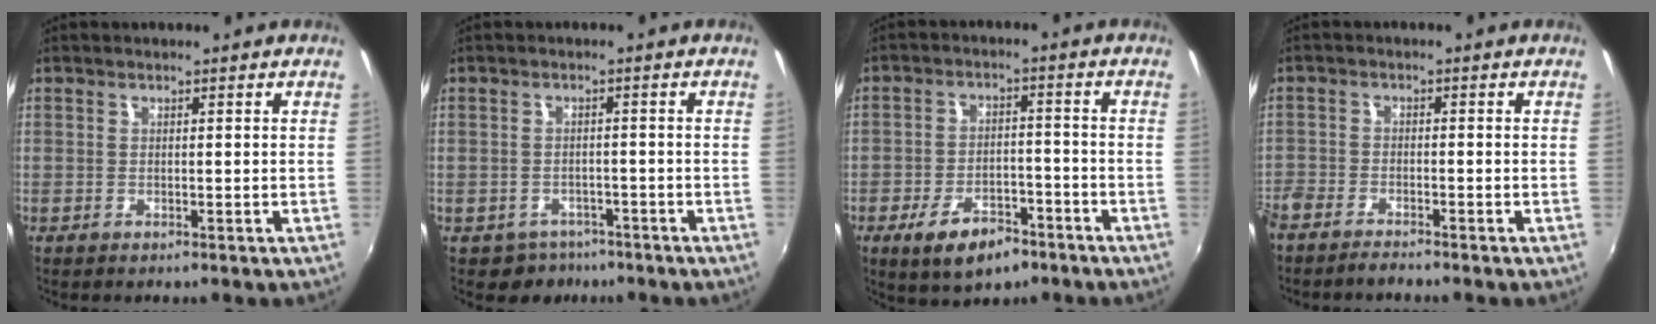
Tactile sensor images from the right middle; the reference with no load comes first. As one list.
[{"total": 4.6, "force": [-3.1, 3.3, 0.4], "torque": [-0.019, 0.002, -0.043]}, {"total": 9.5, "force": [-5.9, 4.7, 5.9], "torque": [-0.124, -0.003, -0.088]}, {"total": 4.7, "force": [-4.3, 1.0, 1.7], "torque": [-0.055, -0.015, -0.084]}]